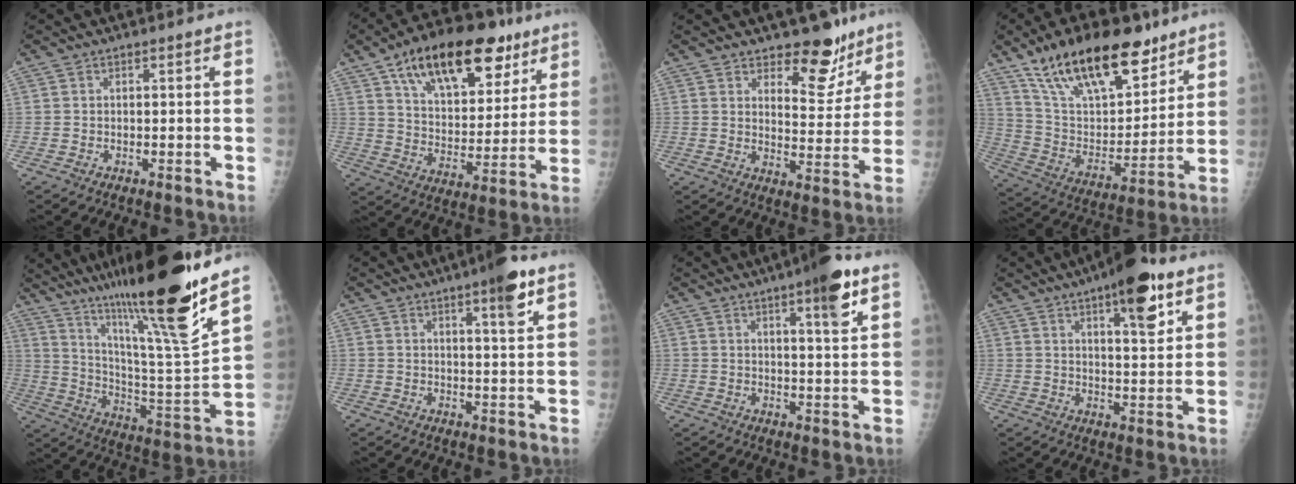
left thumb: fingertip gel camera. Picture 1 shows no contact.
{"total": 24.0, "force": [13.5, 11.9, 15.9], "torque": [-0.216, -0.024, 0.221]}
{"total": 9.9, "force": [7.4, 4.6, 4.7], "torque": [-0.026, -0.055, 0.113]}
{"total": 24.7, "force": [16.4, 10.7, 15.1], "torque": [-0.219, -0.046, 0.288]}
{"total": 29.3, "force": [21.2, 1.8, 20.2], "torque": [-0.314, -0.107, 0.349]}
{"total": 7.7, "force": [4.4, 1.0, 6.2], "torque": [-0.086, -0.020, 0.062]}
{"total": 9.6, "force": [5.5, 1.5, 7.8], "torque": [-0.105, -0.024, 0.075]}
{"total": 12.8, "force": [7.2, 3.7, 9.9], "torque": [-0.121, -0.032, 0.102]}